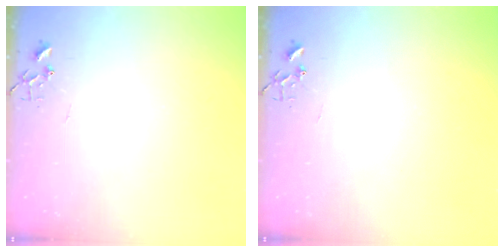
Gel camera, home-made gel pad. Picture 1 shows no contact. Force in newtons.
{"total": 0.0}